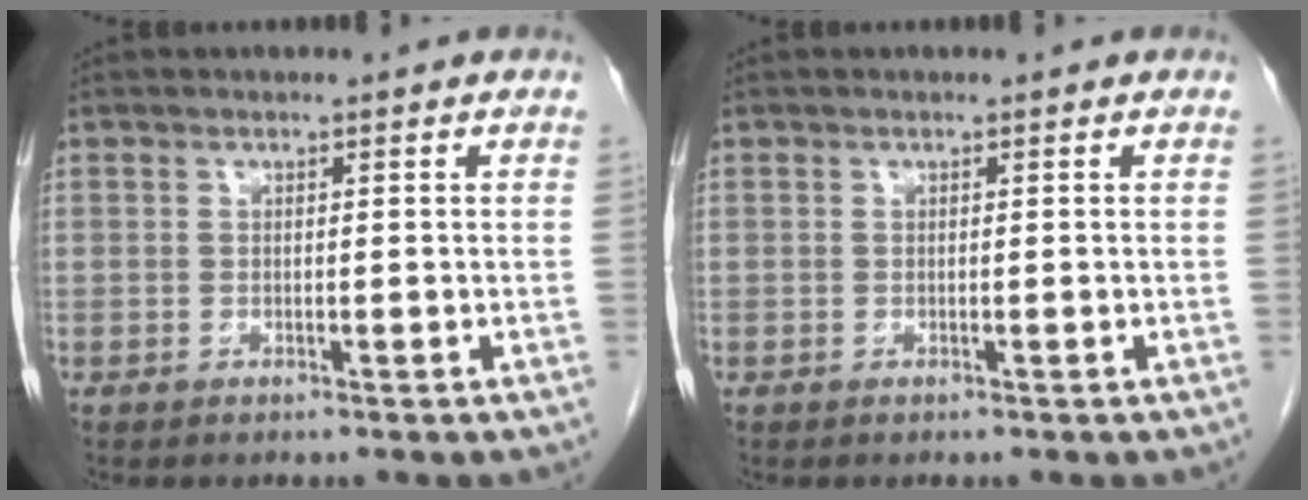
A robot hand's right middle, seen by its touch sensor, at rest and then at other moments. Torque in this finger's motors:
{"motor_torque": [0.00, 0.00, 0.00, 0.00]}